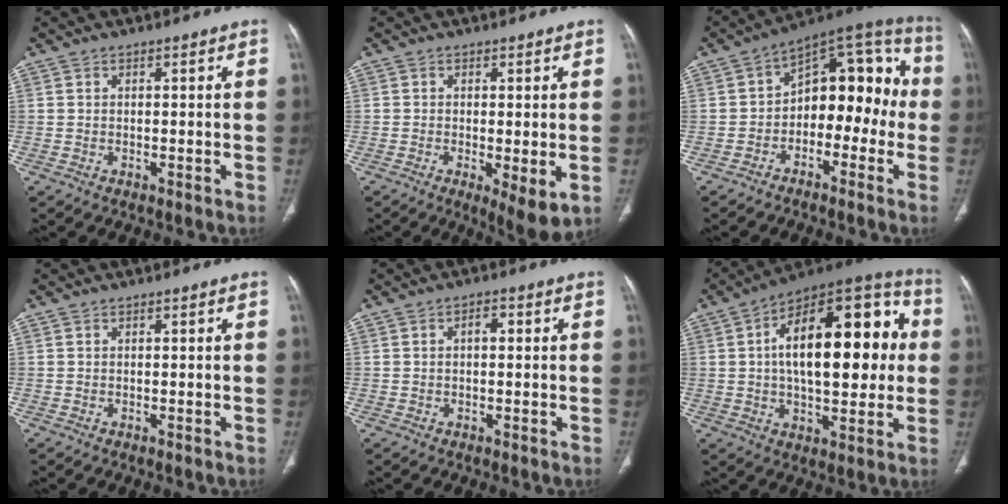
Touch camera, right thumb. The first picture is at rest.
{"total": 6.0, "force": [-1.3, 1.7, 5.6], "torque": [-0.093, -0.022, -0.019]}
{"total": 15.5, "force": [-1.9, 9.7, 12.0], "torque": [-0.106, 0.055, -0.045]}
{"total": 0.0}
{"total": 1.8, "force": [0.2, 0.9, 1.5], "torque": [-0.021, 0.003, -0.002]}
{"total": 26.4, "force": [3.2, 12.6, 22.9], "torque": [-0.317, 0.028, 0.039]}